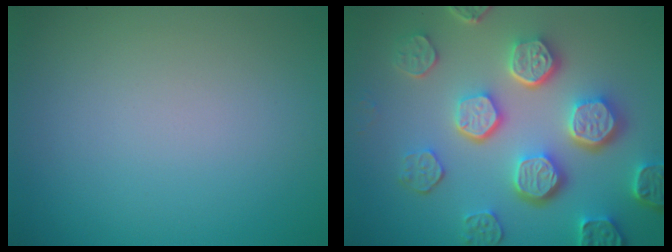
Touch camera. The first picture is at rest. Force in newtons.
{"total": 7.6, "press": 5.9, "slide": 4.8}